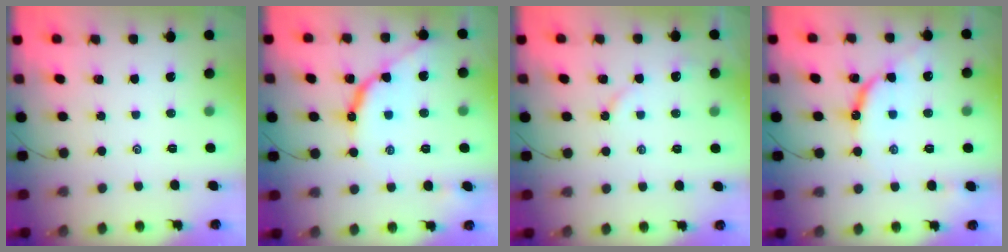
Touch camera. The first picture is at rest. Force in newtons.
{"total": 10.2, "press": 10.2, "slide": 0.2}
{"total": 4.0, "press": 4.0, "slide": 0.5}
{"total": 10.5, "press": 10.4, "slide": 1.0}